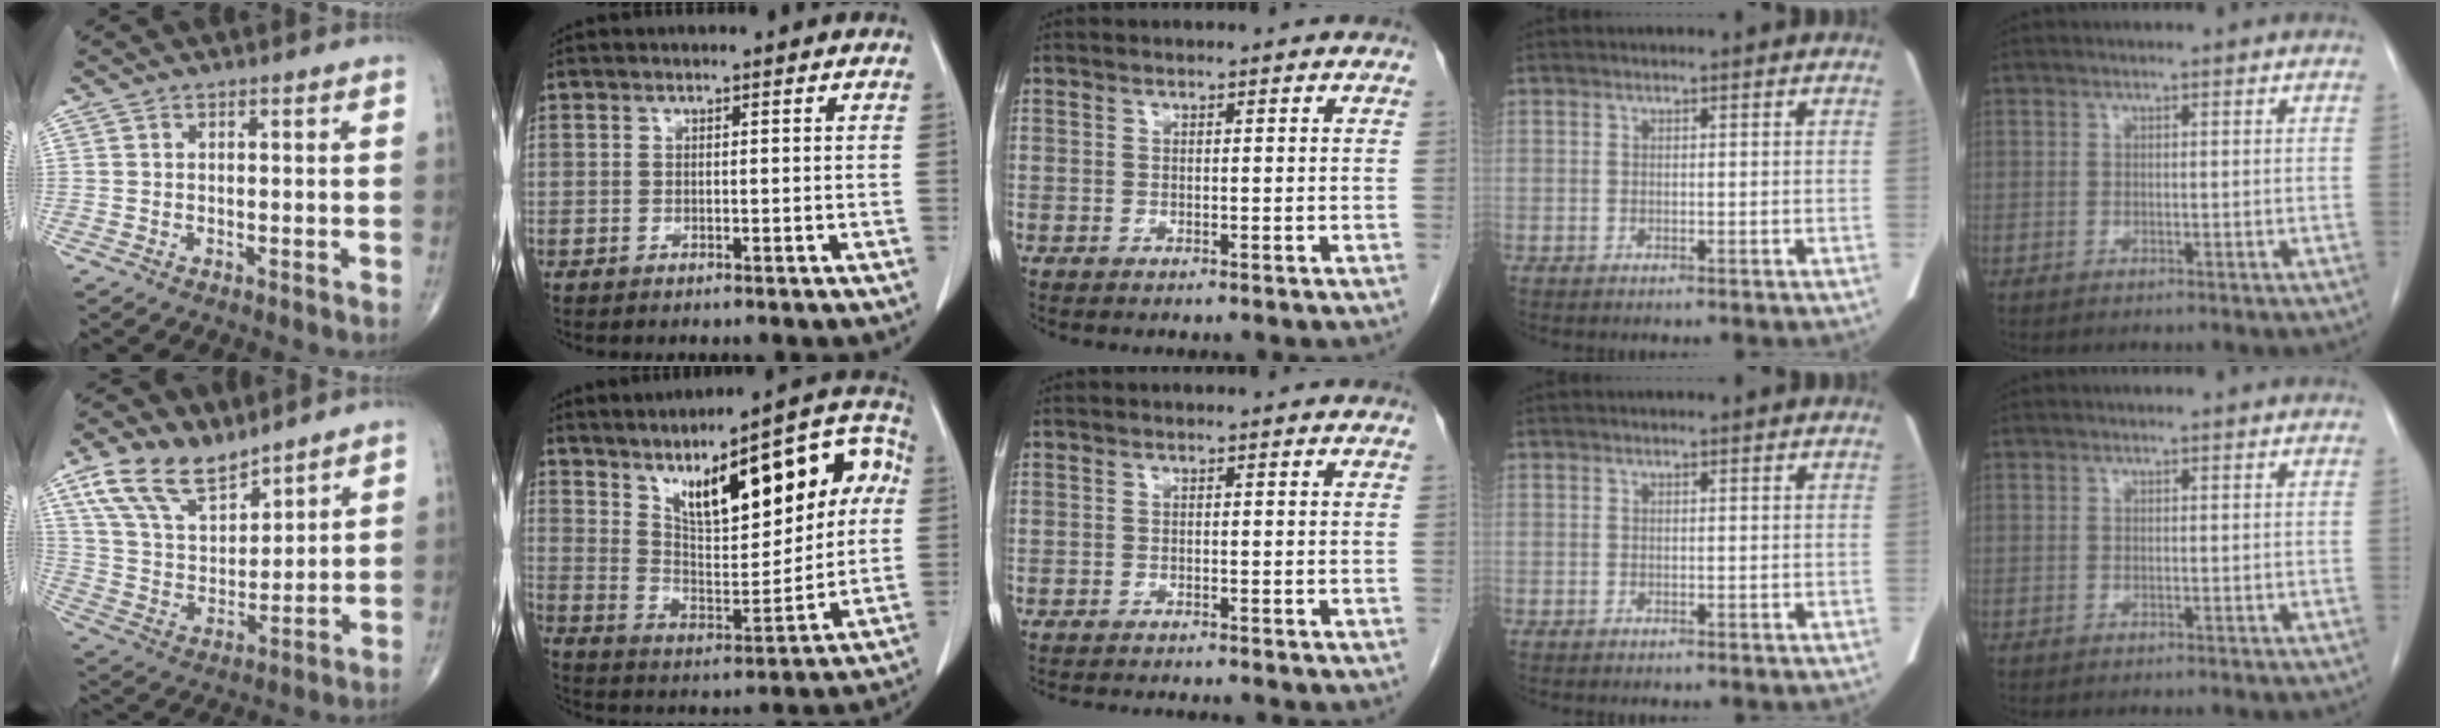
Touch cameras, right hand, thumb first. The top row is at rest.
{"thumb": {"total": 13.5, "force": [9.4, 6.5, 7.1], "torque": [-0.115, -0.040, 0.191]}, "index": {"total": 20.2, "force": [7.1, 6.7, 17.6], "torque": [-0.255, 0.036, 0.116]}, "middle": {"total": 4.4, "force": [-4.2, -0.1, 1.3], "torque": [-0.012, -0.011, -0.062]}}